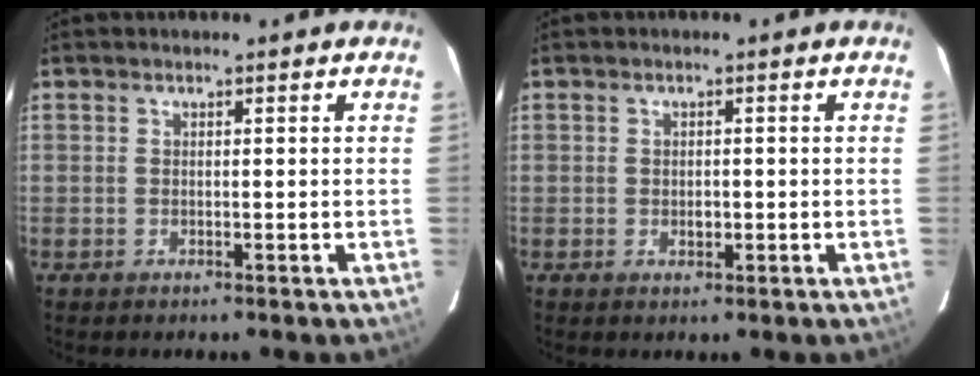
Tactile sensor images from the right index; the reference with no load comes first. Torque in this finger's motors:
{"motor_torque": [0.15, 0.04, 0.06, 0.00]}